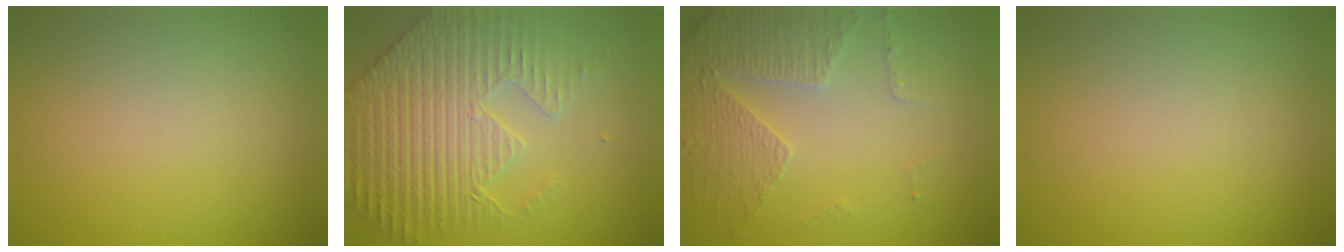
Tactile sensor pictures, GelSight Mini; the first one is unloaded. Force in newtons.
{"total": 6.6, "press": 5.7, "slide": 3.2}
{"total": 4.6, "press": 3.4, "slide": 3.1}
{"total": 0.0}